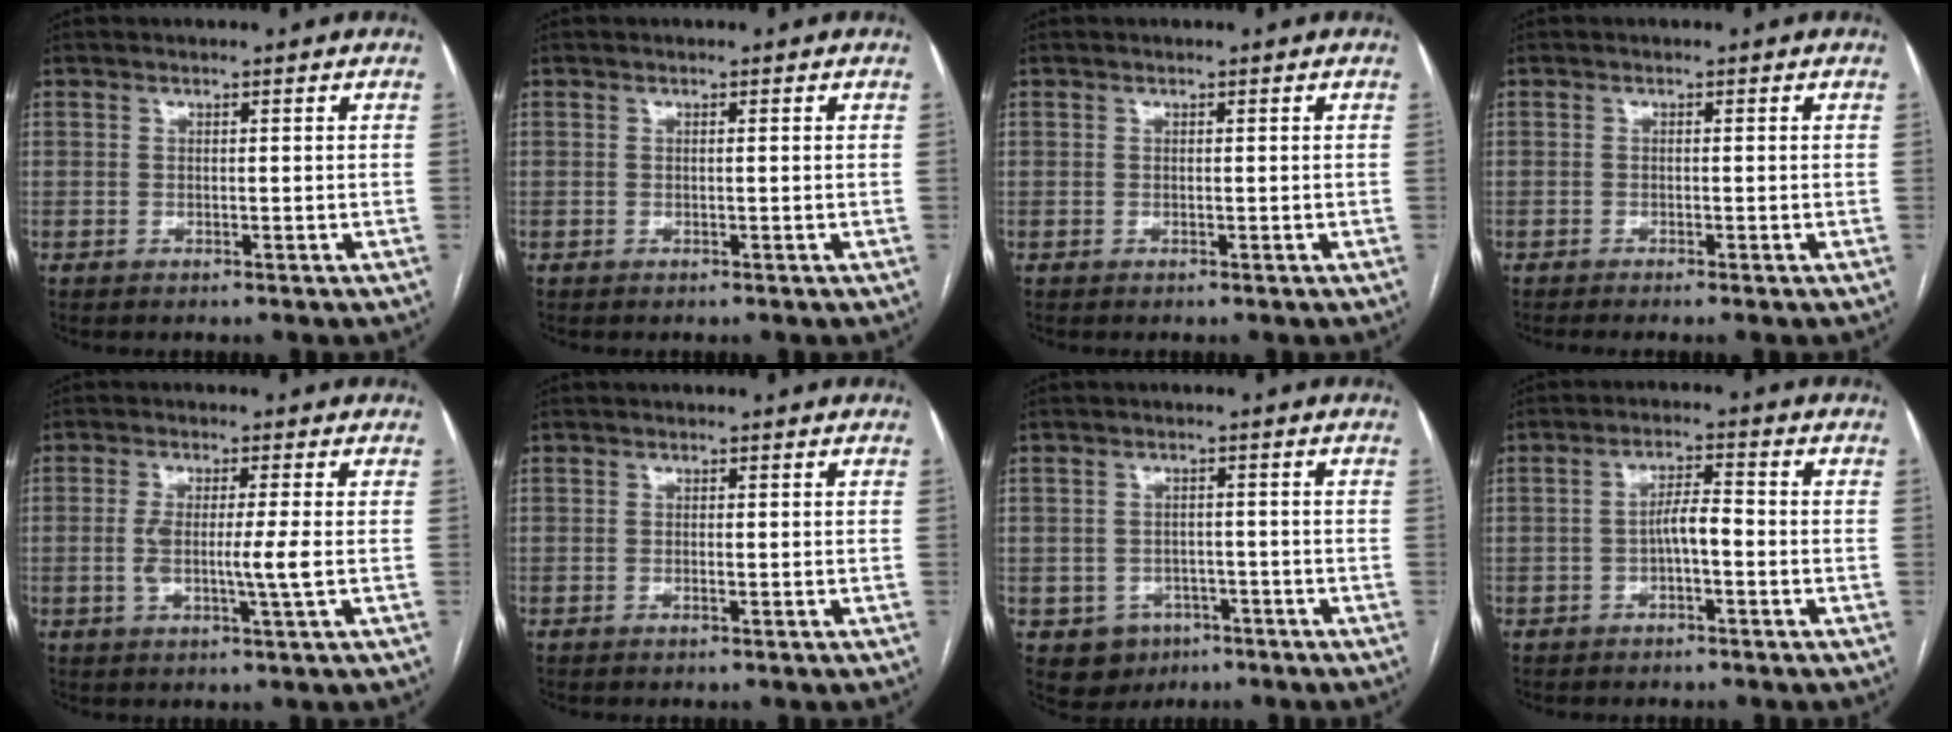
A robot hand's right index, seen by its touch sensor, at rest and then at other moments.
{"total": 0.0}
{"total": 0.0}
{"total": 1.6, "force": [-1.2, -0.3, 1.0], "torque": [-0.015, 0.001, -0.019]}
{"total": 5.6, "force": [-0.6, -0.2, 5.6], "torque": [-0.105, -0.006, -0.011]}
{"total": 0.6, "force": [-0.2, 0.1, 0.6], "torque": [-0.013, -0.001, -0.002]}
{"total": 5.1, "force": [-2.5, 4.4, 0.9], "torque": [-0.011, 0.008, -0.029]}
{"total": 3.9, "force": [-1.1, 0.9, 3.6], "torque": [-0.064, 0.011, -0.016]}